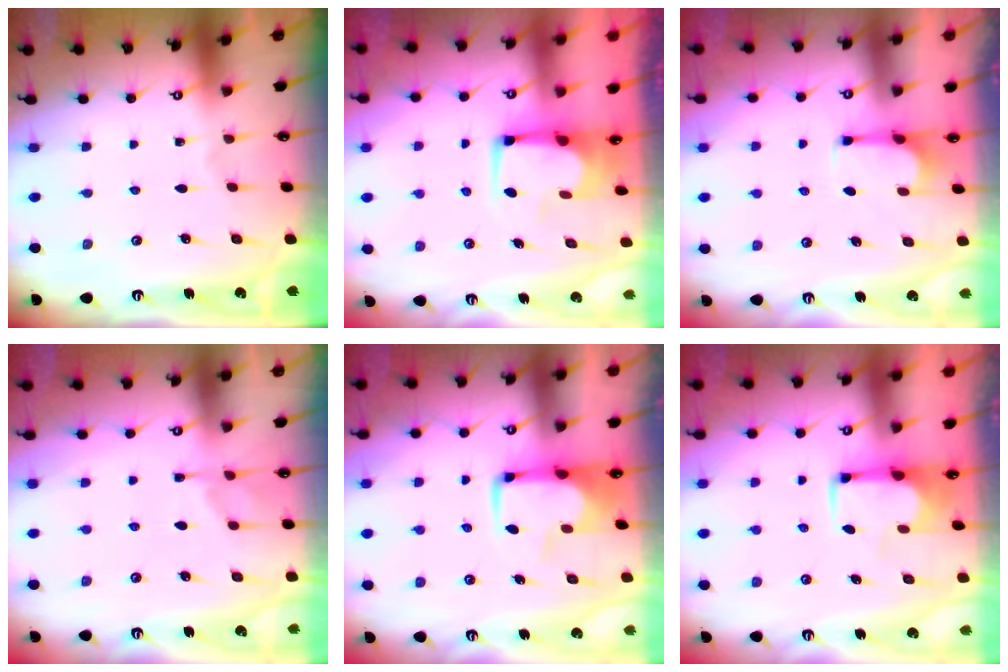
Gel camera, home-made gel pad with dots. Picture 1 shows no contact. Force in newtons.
{"total": 3.7, "press": 3.7, "slide": 0.3}
{"total": 3.0, "press": 2.9, "slide": 0.6}
{"total": 0.9, "press": 0.1, "slide": 0.9}
{"total": 0.8, "press": 0.5, "slide": 0.6}
{"total": 1.9, "press": 1.6, "slide": 1.0}